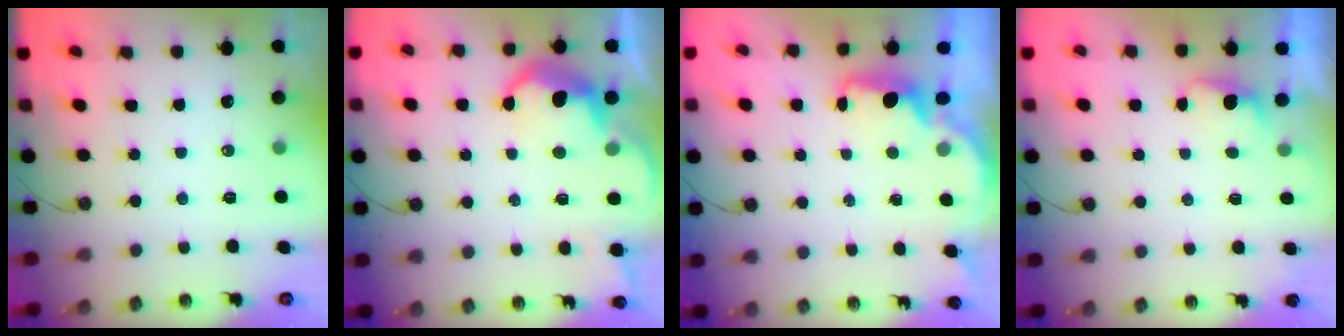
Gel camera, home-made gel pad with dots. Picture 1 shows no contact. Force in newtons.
{"total": 8.3, "press": 8.2, "slide": 0.8}
{"total": 1.9, "press": 1.8, "slide": 0.7}
{"total": 0.7, "press": 0.0, "slide": 0.7}